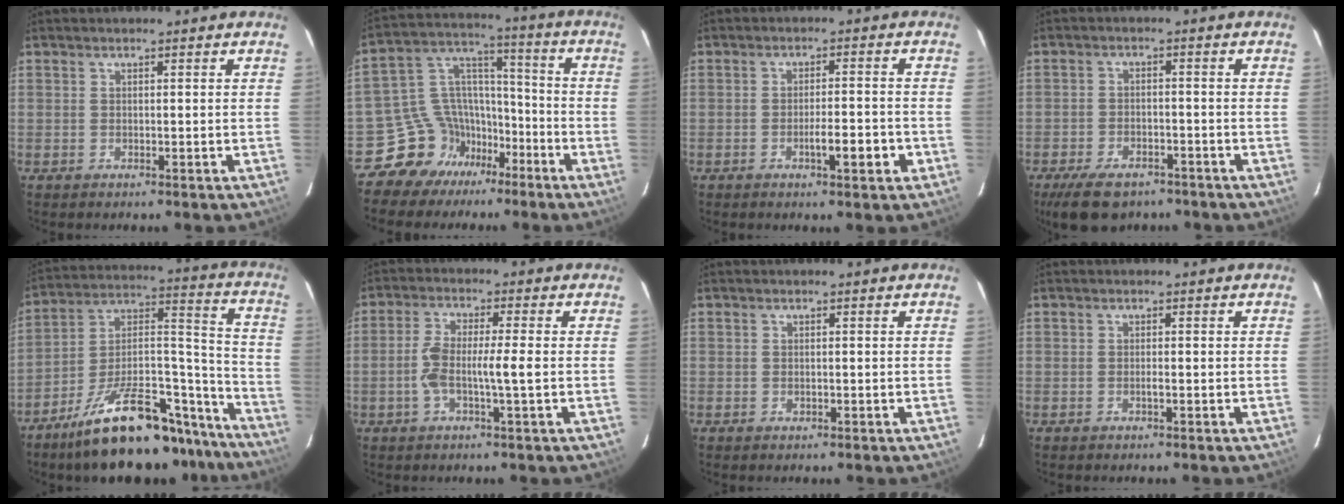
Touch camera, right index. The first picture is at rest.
{"total": 12.4, "force": [-7.6, 9.4, 2.7], "torque": [-0.060, 0.077, -0.127]}
{"total": 5.2, "force": [-2.1, 1.0, 4.6], "torque": [-0.073, 0.002, -0.028]}
{"total": 9.8, "force": [-7.2, 4.7, 4.7], "torque": [-0.086, -0.005, -0.116]}
{"total": 23.7, "force": [-18.3, 7.1, 13.3], "torque": [-0.181, 0.034, -0.299]}
{"total": 6.5, "force": [-1.2, 0.6, 6.4], "torque": [-0.131, 0.011, -0.024]}
{"total": 0.7, "force": [-0.3, 0.4, 0.5], "torque": [-0.014, -0.001, -0.003]}
{"total": 0.8, "force": [-0.3, 0.1, 0.8], "torque": [-0.017, 0.001, -0.006]}